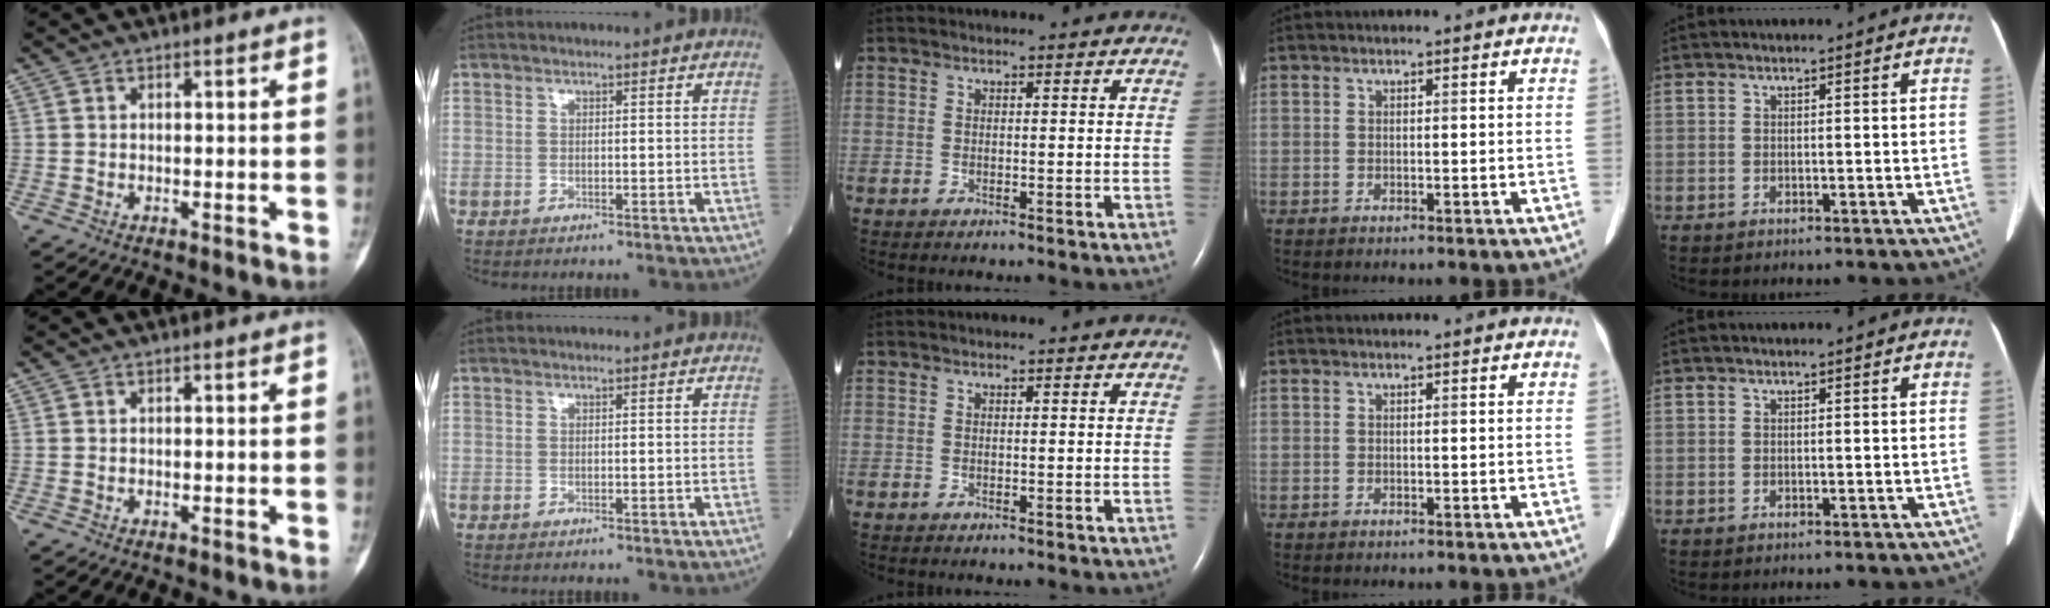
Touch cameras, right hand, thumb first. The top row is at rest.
{}